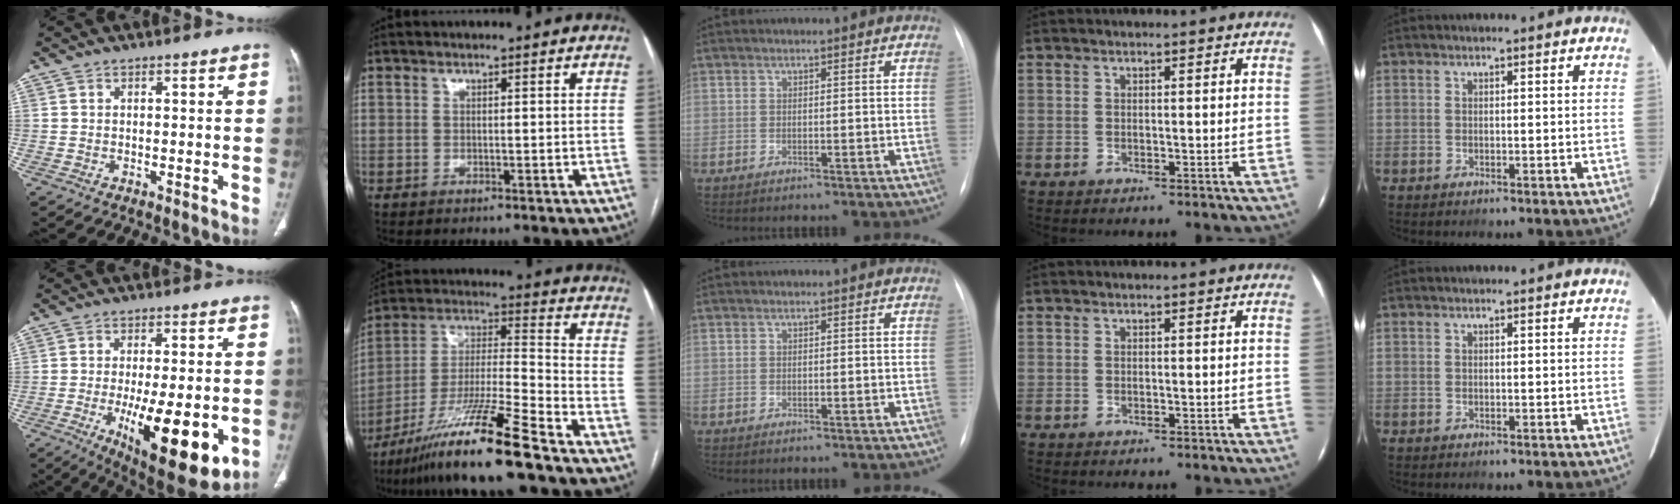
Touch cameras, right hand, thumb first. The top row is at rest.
{"thumb": {"total": 18.7, "force": [-5.0, 6.6, 16.8], "torque": [-0.231, -0.020, -0.056]}, "index": {"total": 16.9, "force": [-12.3, -0.7, 11.6], "torque": [-0.233, -0.025, -0.223]}}